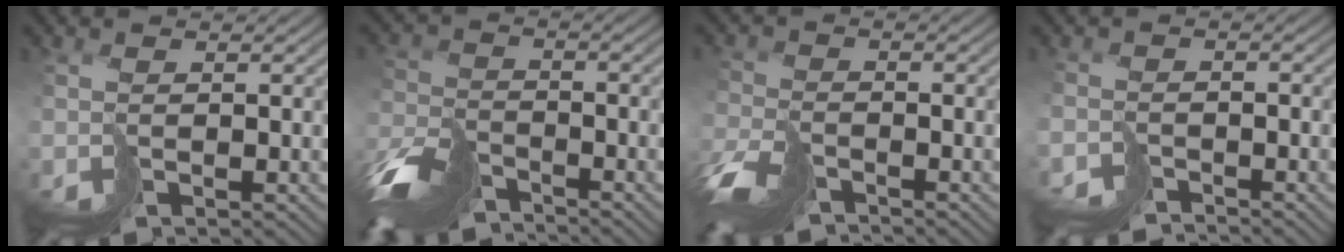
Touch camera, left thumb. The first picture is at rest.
{"total": 9.8, "force": [-8.2, 3.8, 3.9], "torque": [-0.093, -0.018, -0.168]}
{"total": 6.9, "force": [-5.6, 2.8, 2.9], "torque": [-0.072, -0.021, -0.116]}
{"total": 2.9, "force": [-2.8, 0.3, -0.5], "torque": [0.014, -0.005, -0.056]}